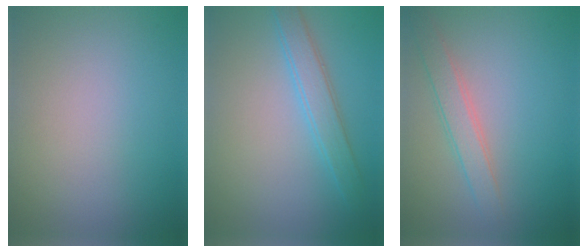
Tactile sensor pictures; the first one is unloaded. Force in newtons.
{"total": 2.8, "press": 2.8, "slide": 0.1}
{"total": 2.5, "press": 2.5, "slide": 0.1}